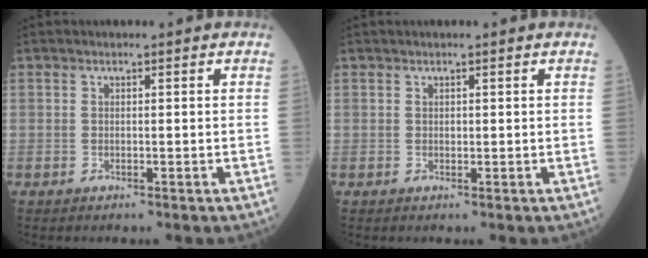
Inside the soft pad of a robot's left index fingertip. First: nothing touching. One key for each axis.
{"total": 1.0, "fx": 0.6, "fy": 0.6, "fz": 0.5, "tx": -0.008, "ty": 0.003, "tz": 0.010}